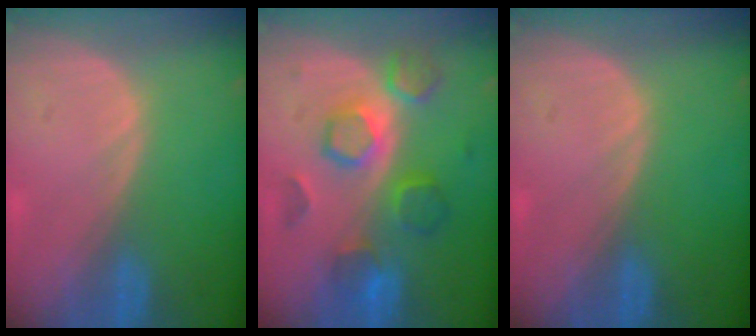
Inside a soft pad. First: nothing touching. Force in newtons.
{"total": 8.3, "press": 8.1, "slide": 2.0}
{"total": 0.0}